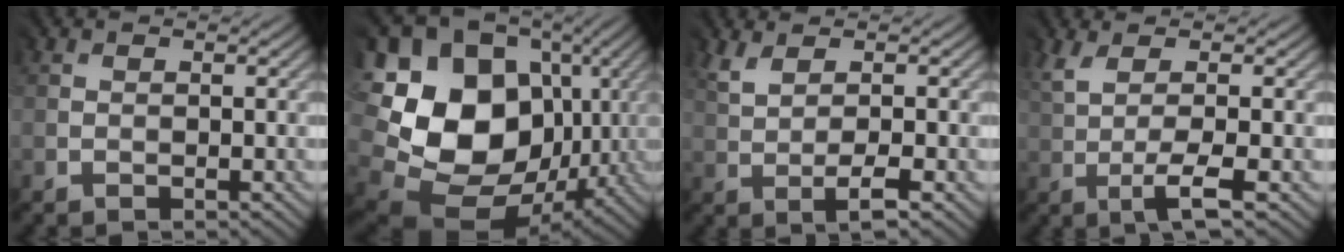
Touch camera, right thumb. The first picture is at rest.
{"total": 17.7, "force": [2.1, 14.7, 9.8], "torque": [-0.231, -0.033, 0.076]}
{"total": 3.3, "force": [1.0, 0.5, 3.1], "torque": [-0.069, 0.002, 0.019]}
{"total": 4.6, "force": [0.3, 0.8, 4.5], "torque": [-0.101, 0.008, 0.003]}